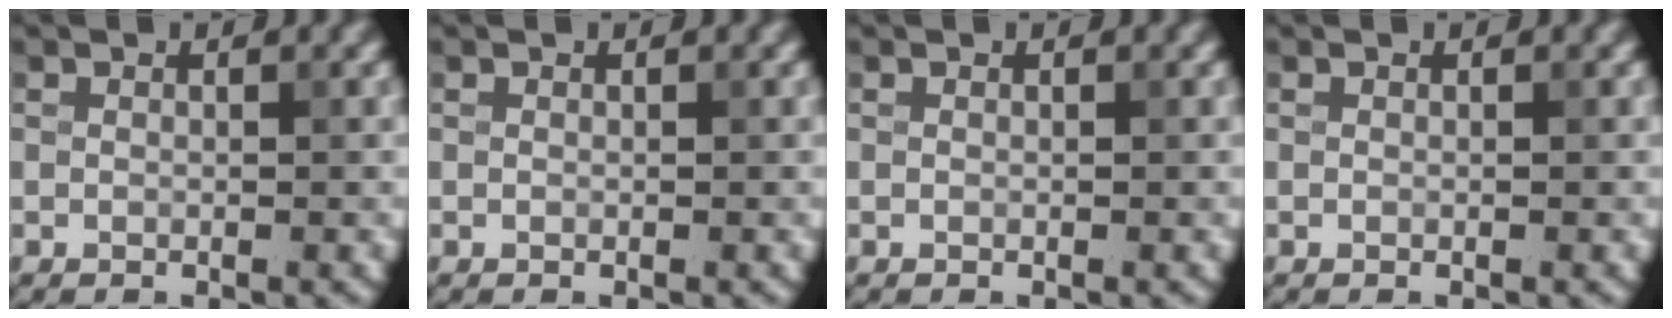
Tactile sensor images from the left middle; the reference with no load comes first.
{"total": 0.0}
{"total": 0.0}
{"total": 0.0}